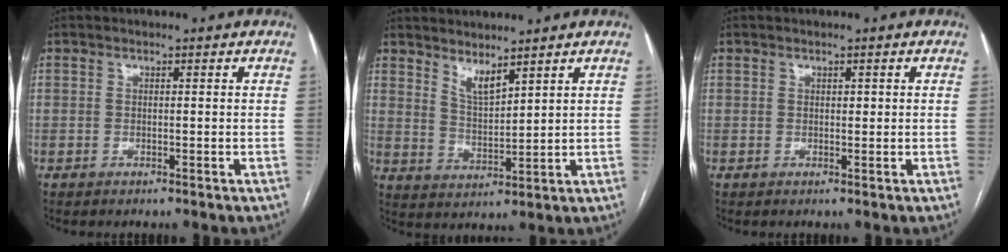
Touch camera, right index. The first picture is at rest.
{"total": 4.2, "force": [3.5, 0.7, 2.3], "torque": [-0.048, -0.016, 0.075]}
{"total": 0.7, "force": [0.3, 0.4, 0.5], "torque": [-0.007, 0.000, 0.003]}